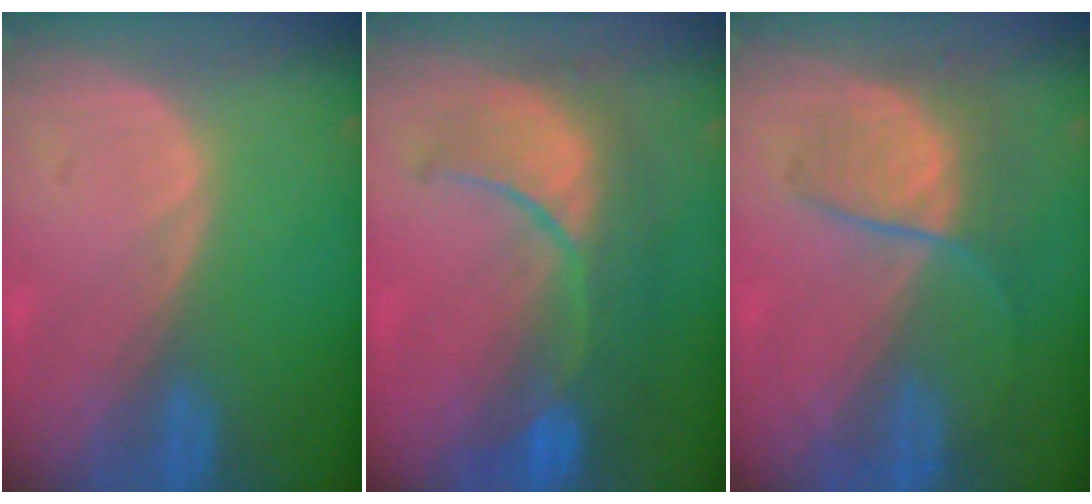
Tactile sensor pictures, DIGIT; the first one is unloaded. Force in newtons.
{"total": 10.0, "press": 9.2, "slide": 4.1}
{"total": 6.6, "press": 6.2, "slide": 2.3}